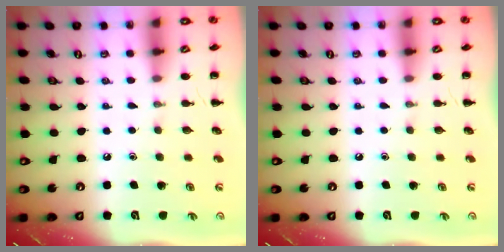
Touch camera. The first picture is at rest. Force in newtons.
{"total": 0.0}